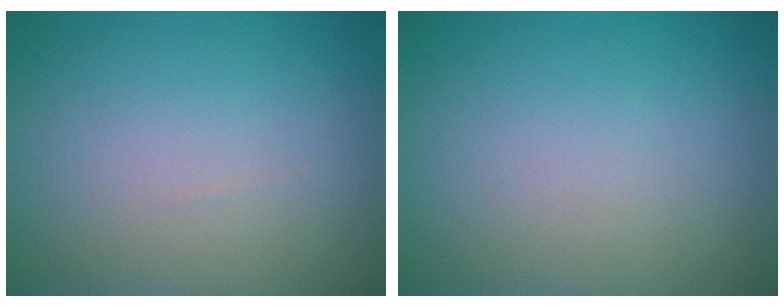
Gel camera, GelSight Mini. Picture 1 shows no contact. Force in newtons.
{"total": 0.0}